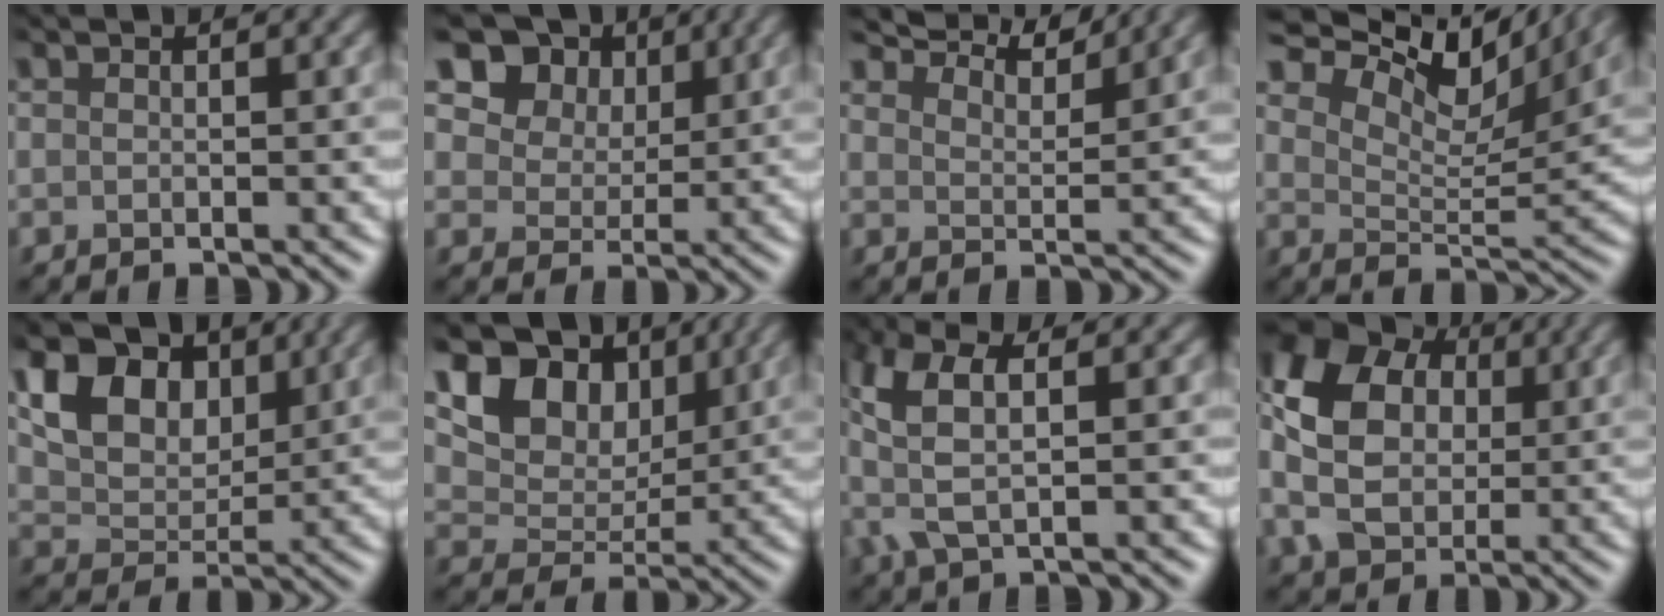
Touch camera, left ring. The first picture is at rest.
{"total": 13.1, "force": [6.9, 9.3, 6.0], "torque": [-0.132, 0.019, 0.131]}
{"total": 5.9, "force": [5.6, 0.7, 1.5], "torque": [-0.038, 0.009, 0.084]}
{"total": 11.8, "force": [9.1, 3.8, 6.6], "torque": [-0.119, 0.015, 0.126]}
{"total": 8.4, "force": [3.9, 5.4, 5.1], "torque": [-0.103, 0.000, 0.063]}
{"total": 9.6, "force": [5.2, 6.2, 5.3], "torque": [-0.097, -0.001, 0.085]}
{"total": 5.6, "force": [1.0, 2.4, 4.9], "torque": [-0.116, 0.007, 0.011]}
{"total": 9.8, "force": [1.0, 7.5, 6.3], "torque": [-0.139, 0.004, 0.022]}